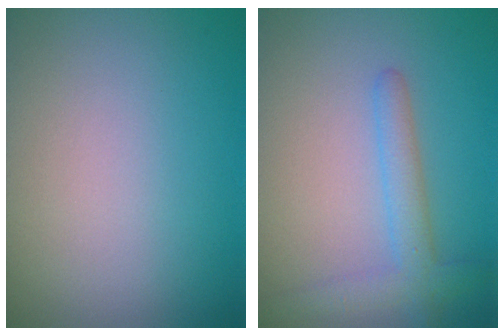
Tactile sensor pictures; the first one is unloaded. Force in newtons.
{"total": 2.9, "press": 2.9, "slide": 0.1}